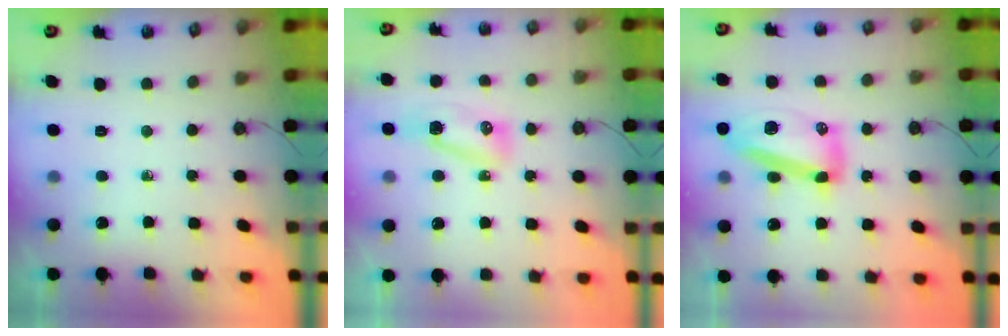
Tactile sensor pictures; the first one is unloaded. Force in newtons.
{"total": 7.8, "press": 7.8, "slide": 1.0}
{"total": 14.3, "press": 14.1, "slide": 2.2}